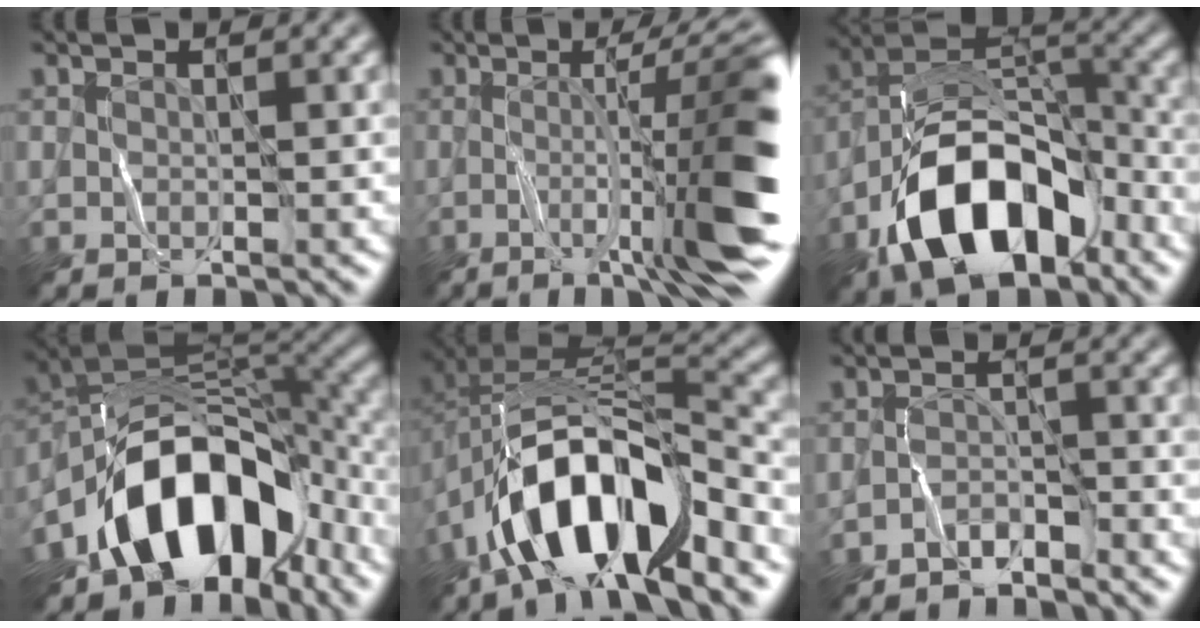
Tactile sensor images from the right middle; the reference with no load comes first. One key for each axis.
{"total": 12.9, "fx": -2.0, "fy": 2.2, "fz": 12.5, "tx": -0.162, "ty": 0.010, "tz": -0.029}
{"total": 11.6, "fx": -6.5, "fy": 6.0, "fz": 7.6, "tx": -0.137, "ty": 0.010, "tz": -0.122}
{"total": 12.1, "fx": -6.6, "fy": 7.2, "fz": 7.3, "tx": -0.103, "ty": 0.009, "tz": -0.121}
{"total": 12.0, "fx": -6.1, "fy": 5.0, "fz": 9.0, "tx": -0.161, "ty": 0.003, "tz": -0.112}
{"total": 2.2, "fx": -2.2, "fy": 0.4, "fz": 0.2, "tx": -0.004, "ty": 0.010, "tz": -0.045}